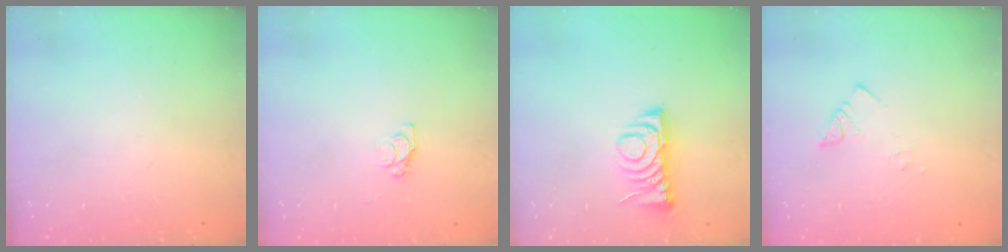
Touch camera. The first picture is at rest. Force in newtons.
{"total": 4.1, "press": 4.1, "slide": 0.4}
{"total": 7.4, "press": 7.4, "slide": 0.7}
{"total": 2.4, "press": 2.4, "slide": 0.1}